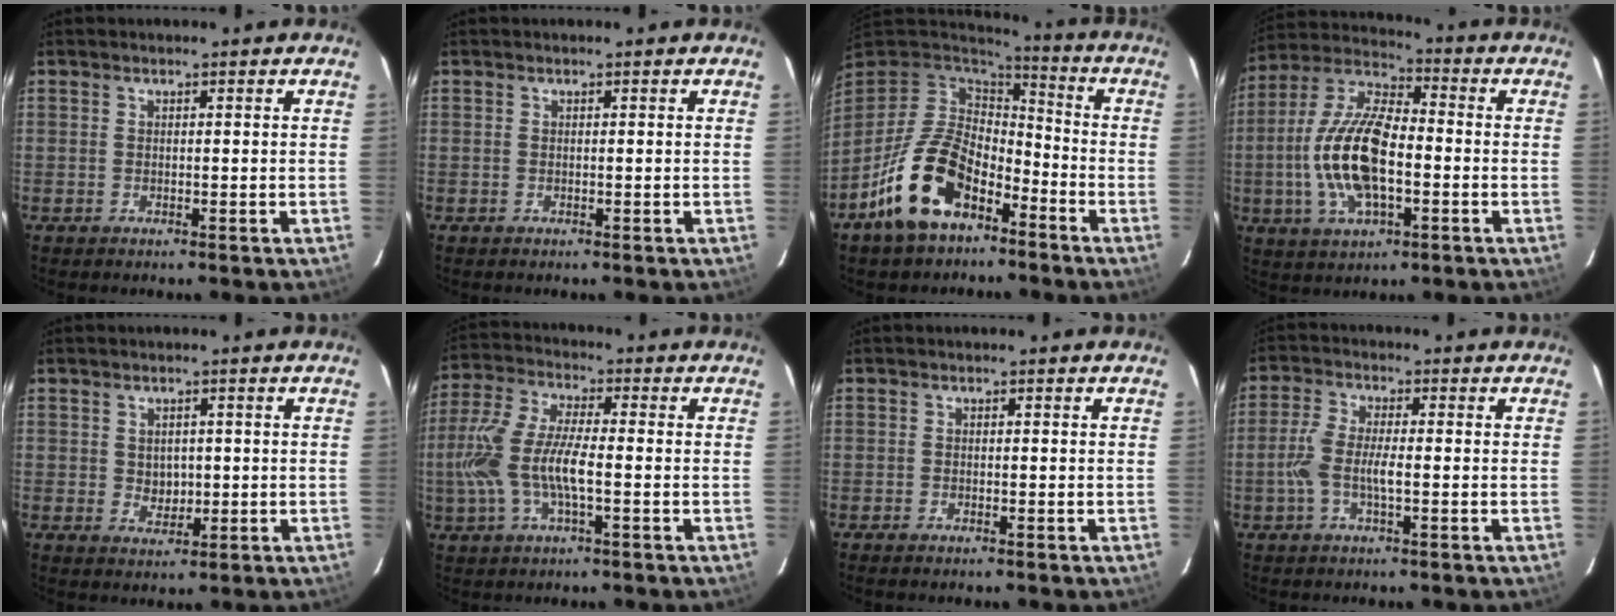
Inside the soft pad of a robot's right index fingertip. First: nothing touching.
{"total": 0.0}
{"total": 16.7, "force": [-9.1, 9.5, 10.2], "torque": [-0.209, 0.000, -0.158]}
{"total": 16.5, "force": [-2.9, 7.2, 14.5], "torque": [-0.303, 0.004, -0.058]}
{"total": 3.2, "force": [0.1, 2.8, 1.5], "torque": [-0.022, 0.000, 0.008]}
{"total": 12.4, "force": [-2.3, 3.8, 11.6], "torque": [-0.251, 0.001, -0.045]}
{"total": 0.7, "force": [-0.6, 0.2, 0.3], "torque": [-0.008, -0.002, -0.014]}
{"total": 5.5, "force": [-1.4, 1.4, 5.2], "torque": [-0.116, 0.005, -0.030]}